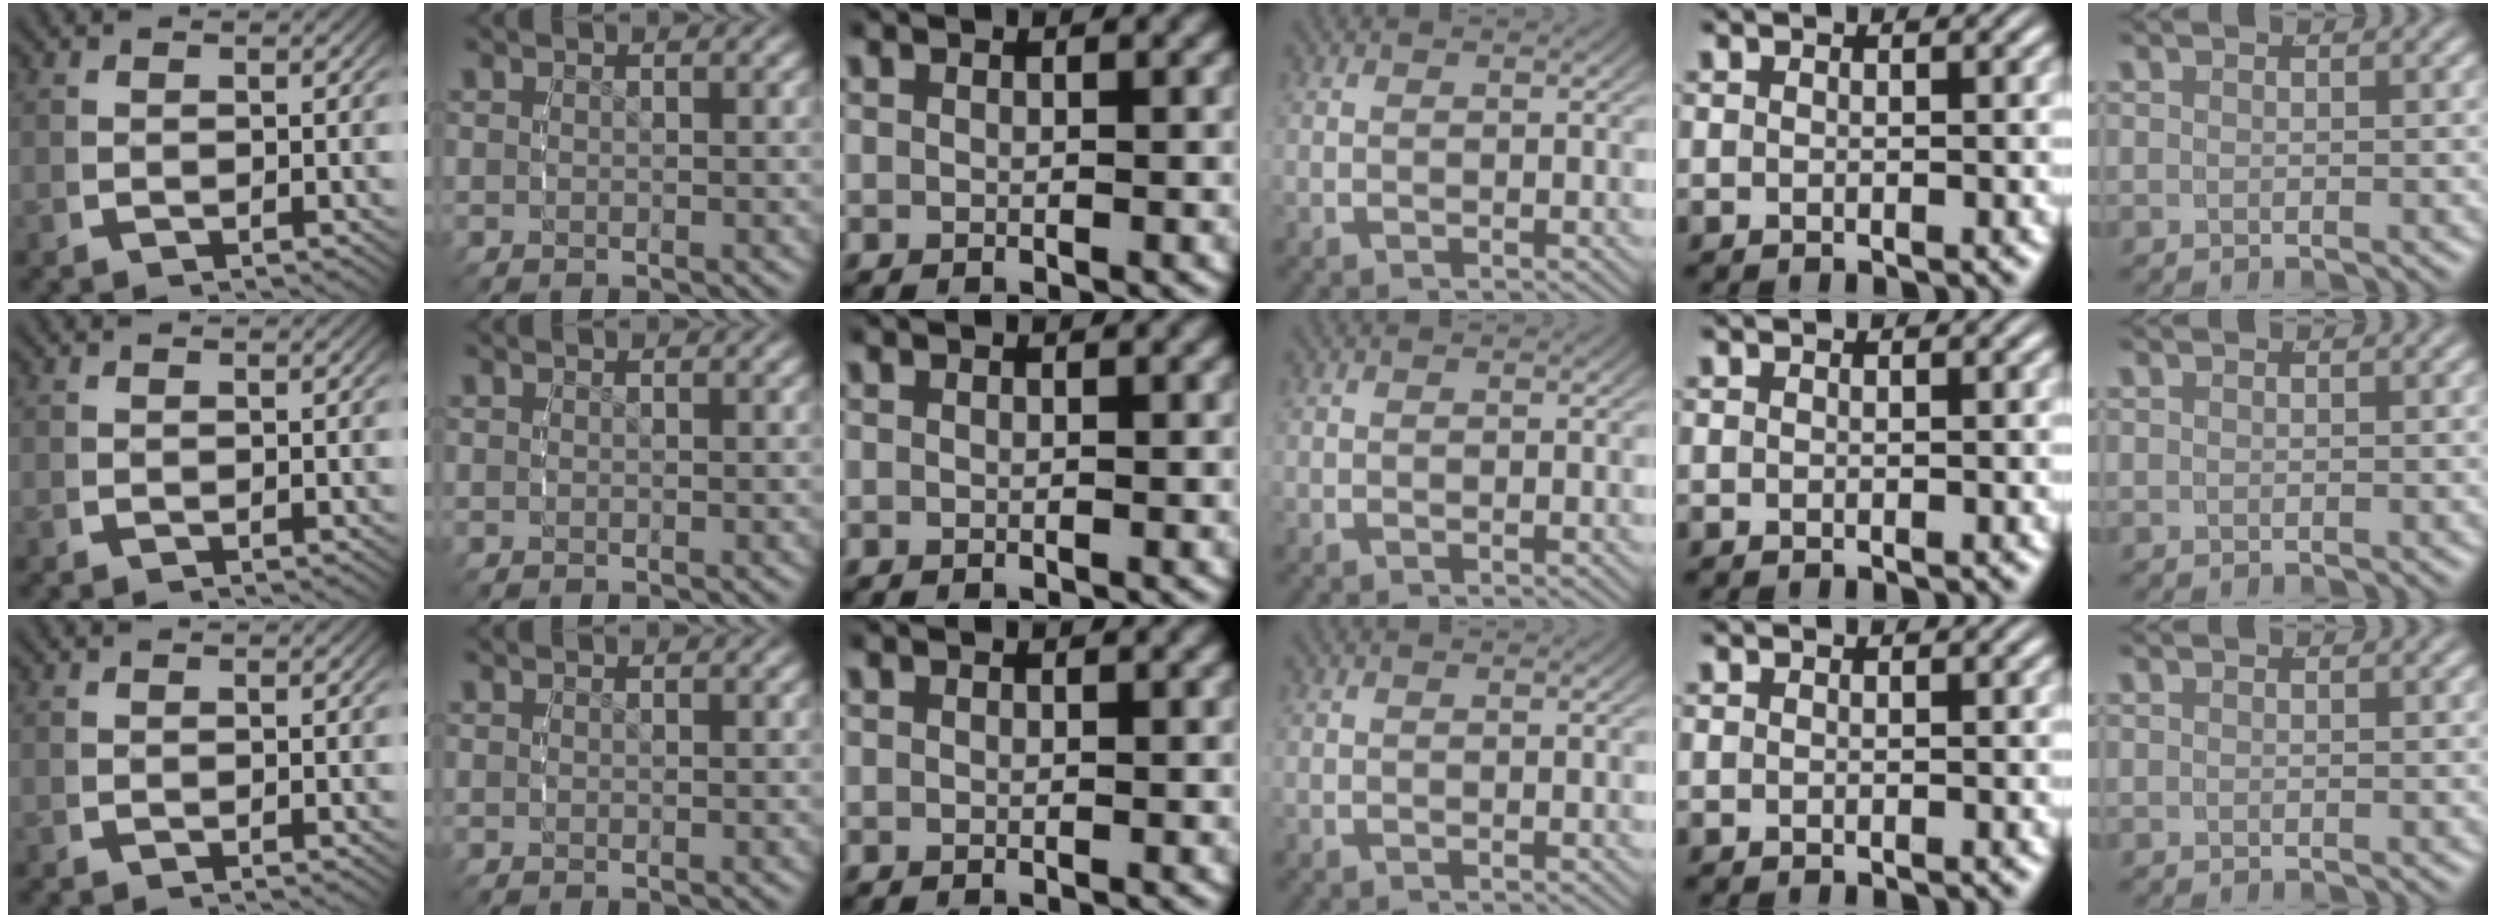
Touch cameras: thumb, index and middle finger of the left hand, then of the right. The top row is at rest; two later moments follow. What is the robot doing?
{"motion": "reach", "object": "jar lid"}